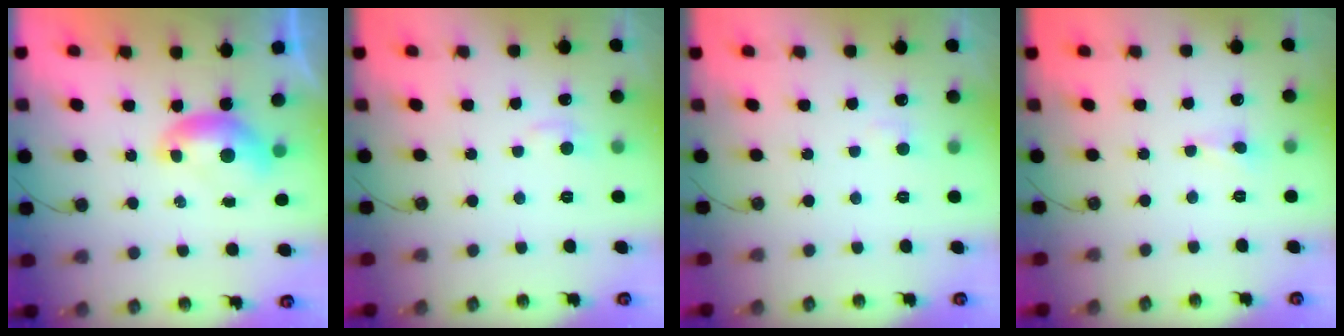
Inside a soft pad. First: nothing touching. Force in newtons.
{"total": 1.3, "press": 1.1, "slide": 0.7}
{"total": 2.0, "press": 1.9, "slide": 0.6}
{"total": 1.3, "press": 1.1, "slide": 0.5}